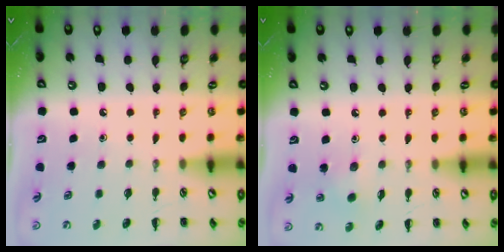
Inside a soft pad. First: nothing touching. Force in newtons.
{"total": 2.9, "press": 2.8, "slide": 1.0}